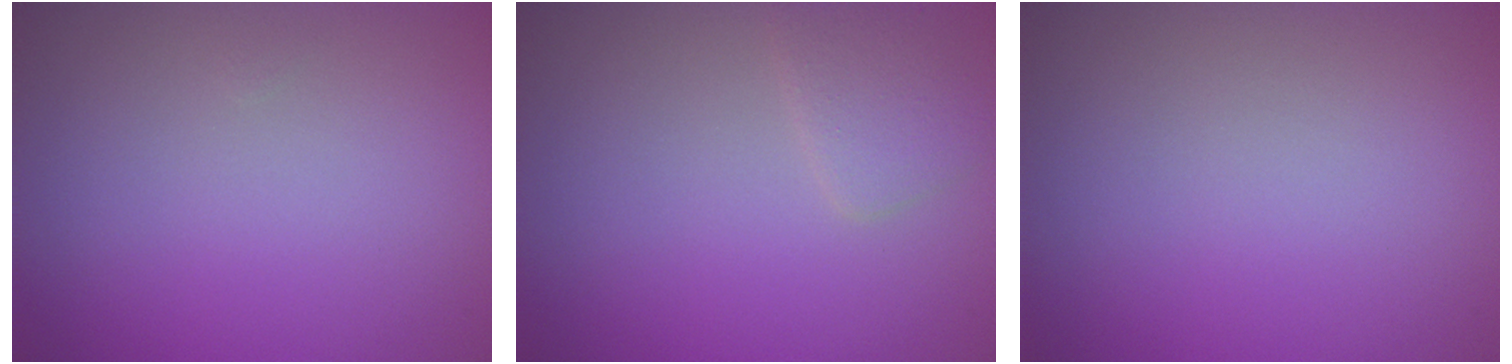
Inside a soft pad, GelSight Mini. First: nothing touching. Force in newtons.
{"total": 1.7, "press": 1.7, "slide": 0.1}
{"total": 0.0}